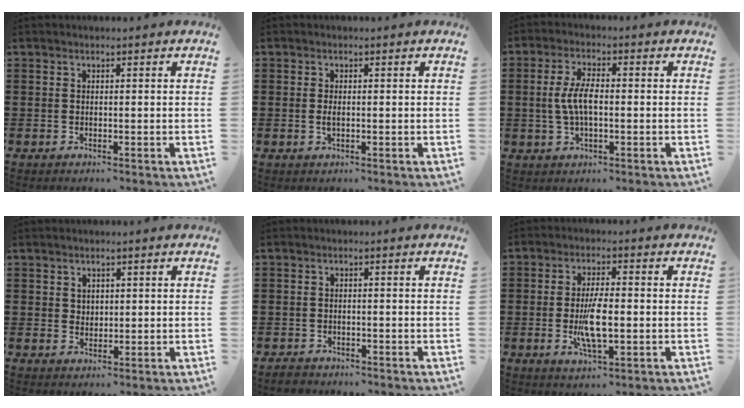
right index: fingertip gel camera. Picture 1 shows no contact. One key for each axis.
{"total": 1.4, "fx": -0.1, "fy": 0.5, "fz": 1.3, "tx": -0.024, "ty": 0.001, "tz": -0.003}
{"total": 5.5, "fx": -0.3, "fy": 2.2, "fz": 5.0, "tx": -0.114, "ty": -0.002, "tz": -0.013}
{"total": 1.7, "fx": 1.0, "fy": 1.3, "fz": 0.3, "tx": -0.009, "ty": 0.007, "tz": 0.020}
{"total": 1.3, "fx": -1.2, "fy": 0.3, "fz": 0.1, "tx": -0.007, "ty": -0.002, "tz": -0.025}
{"total": 7.2, "fx": -1.2, "fy": 2.4, "fz": 6.6, "tx": -0.133, "ty": -0.004, "tz": -0.024}